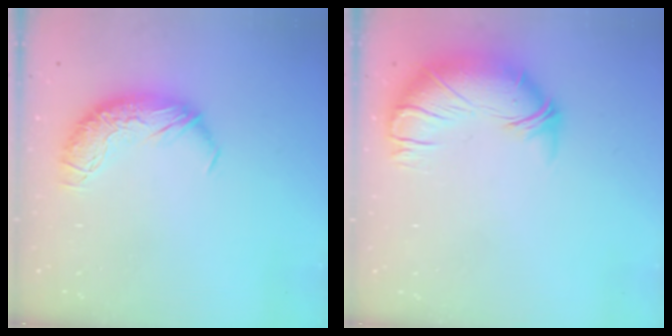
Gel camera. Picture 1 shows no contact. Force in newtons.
{"total": 2.7, "press": 1.6, "slide": 2.2}